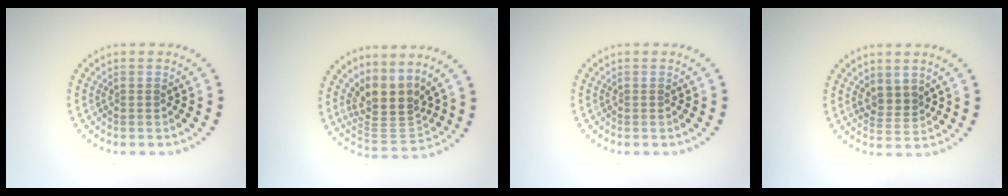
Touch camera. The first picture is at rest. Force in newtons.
{"total": 4.2, "press": 3.1, "slide": 2.8}
{"total": 0.0}
{"total": 1.9, "press": 1.5, "slide": 1.2}